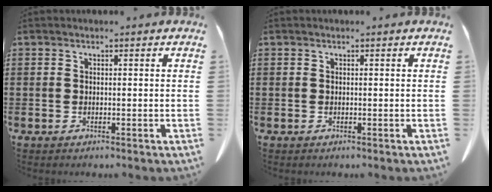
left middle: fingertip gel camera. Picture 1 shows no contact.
{"total": 0.0}